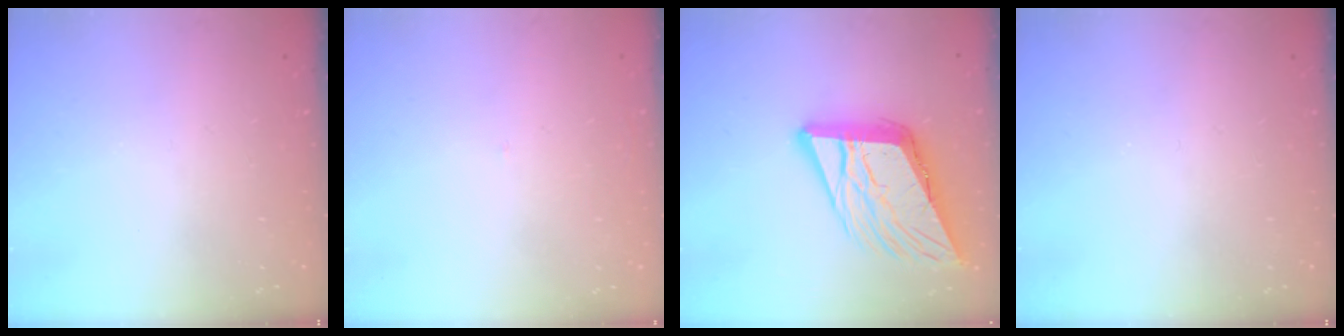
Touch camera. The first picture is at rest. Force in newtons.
{"total": 1.7, "press": 1.6, "slide": 0.1}
{"total": 16.4, "press": 16.2, "slide": 2.8}
{"total": 0.0}